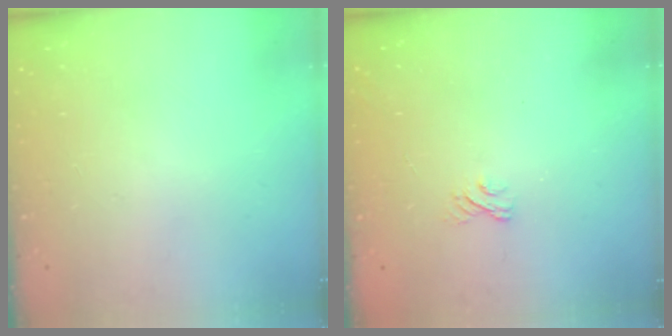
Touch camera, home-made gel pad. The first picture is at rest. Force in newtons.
{"total": 2.9, "press": 2.6, "slide": 1.2}